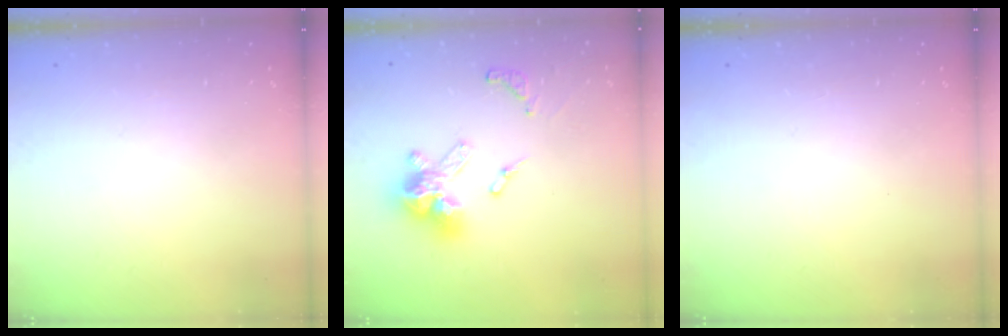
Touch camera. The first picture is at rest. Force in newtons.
{"total": 14.2, "press": 14.1, "slide": 1.7}
{"total": 0.0}